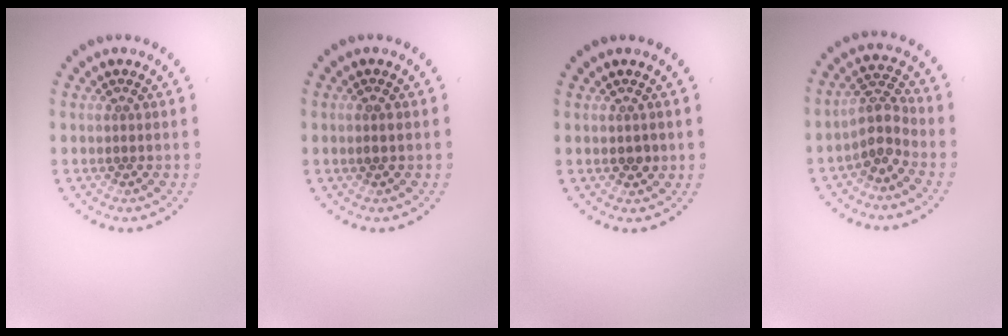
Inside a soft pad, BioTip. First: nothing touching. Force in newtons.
{"total": 0.9, "press": 0.9, "slide": 0.1}
{"total": 1.2, "press": 1.2, "slide": 0.1}
{"total": 2.9, "press": 2.3, "slide": 1.8}